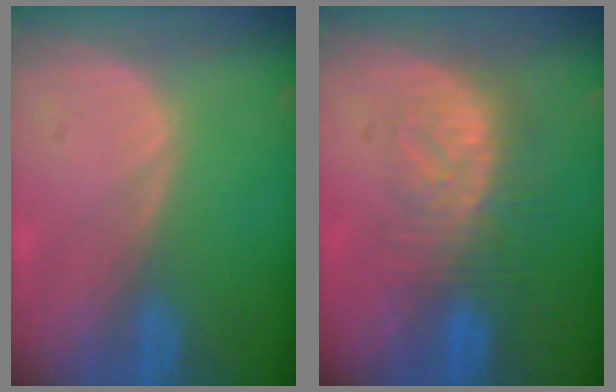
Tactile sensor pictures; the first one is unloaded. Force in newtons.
{"total": 8.1, "press": 7.5, "slide": 3.2}